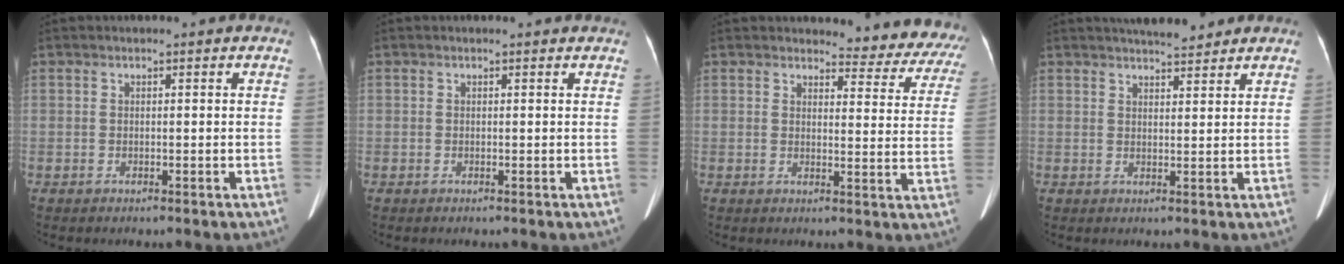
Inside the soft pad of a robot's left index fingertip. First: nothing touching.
{"total": 0.8, "force": [0.6, 0.5, 0.0], "torque": [-0.006, 0.007, 0.001]}
{"total": 12.3, "force": [11.9, 2.8, 1.1], "torque": [0.027, -0.069, 0.095]}
{"total": 6.1, "force": [5.4, 1.1, 2.6], "torque": [-0.038, 0.012, 0.077]}